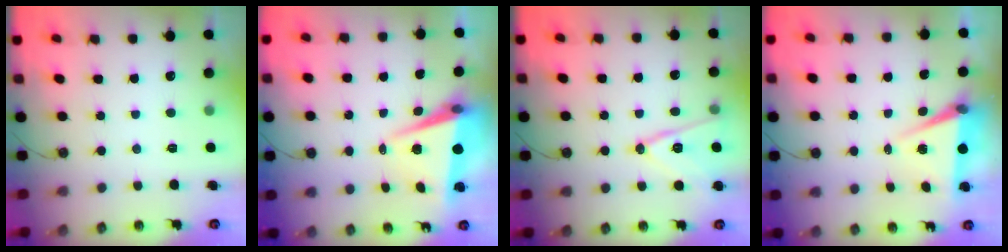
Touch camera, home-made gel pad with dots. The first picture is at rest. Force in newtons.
{"total": 7.1, "press": 6.2, "slide": 3.5}
{"total": 13.4, "press": 13.0, "slide": 3.4}
{"total": 6.7, "press": 5.3, "slide": 4.2}